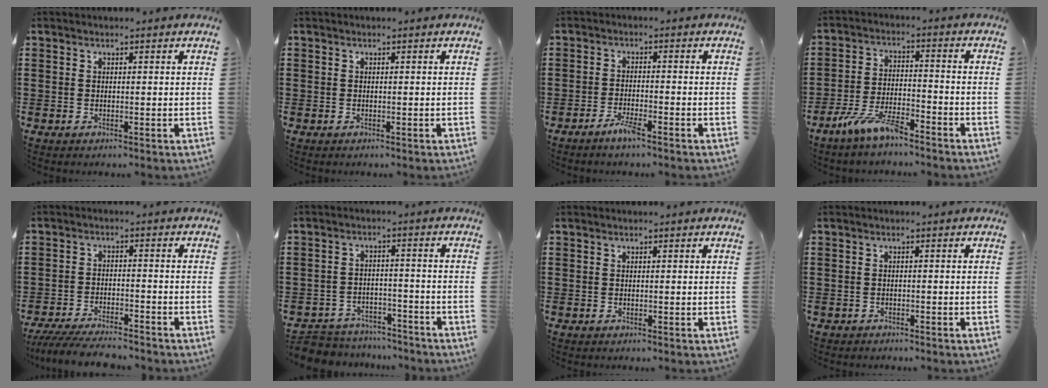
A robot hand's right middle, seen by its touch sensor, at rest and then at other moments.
{"total": 0.6, "force": [-0.3, 0.6, 0.0], "torque": [0.001, 0.005, -0.008]}
{"total": 2.9, "force": [-2.1, 0.1, 2.0], "torque": [-0.049, -0.004, -0.042]}
{"total": 7.0, "force": [-5.5, 1.3, 4.2], "torque": [-0.094, -0.008, -0.105]}
{"total": 5.6, "force": [-5.2, 0.7, 1.8], "torque": [-0.040, -0.005, -0.103]}
{"total": 4.9, "force": [-4.8, 1.0, -0.1], "torque": [-0.008, 0.011, -0.104]}
{"total": 0.0}
{"total": 1.1, "force": [-1.0, 0.4, -0.1], "torque": [0.000, 0.004, -0.023]}